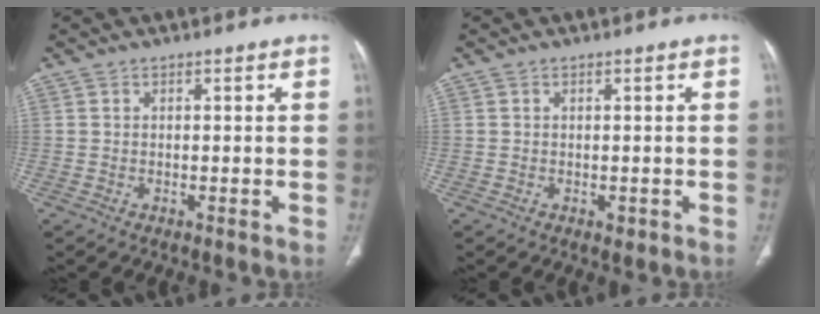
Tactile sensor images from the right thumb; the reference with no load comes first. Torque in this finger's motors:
{"motor_torque": [0.38, 0.48, -0.24, -0.08, 0.08]}